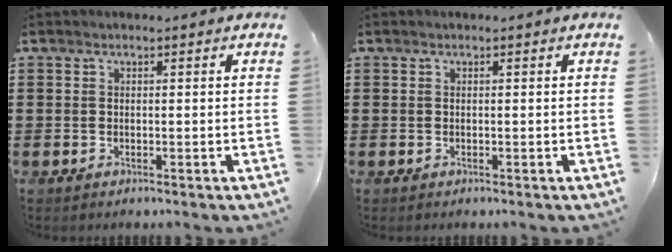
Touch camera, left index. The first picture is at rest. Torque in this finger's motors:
{"motor_torque": [-0.01, 0.01, 0.00, -0.01]}